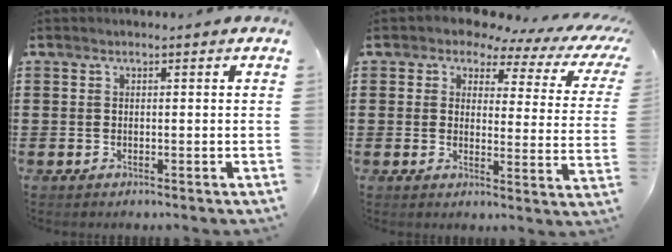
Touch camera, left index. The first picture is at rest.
{"total": 3.9, "force": [2.7, 1.9, 2.1], "torque": [-0.052, -0.010, 0.038]}